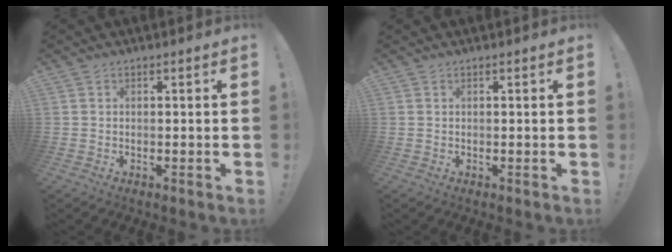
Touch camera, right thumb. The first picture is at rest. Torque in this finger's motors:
{"motor_torque": [0.17, -0.03, 0.21, -0.03, 0.00]}